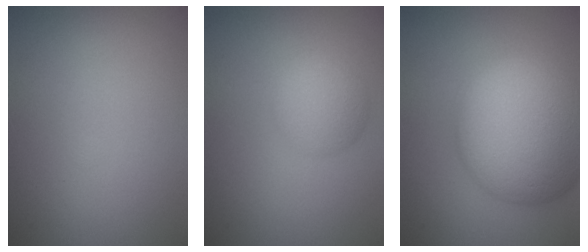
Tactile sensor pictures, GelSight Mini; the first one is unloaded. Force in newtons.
{"total": 3.0, "press": 3.0, "slide": 0.0}
{"total": 12.4, "press": 12.4, "slide": 0.7}